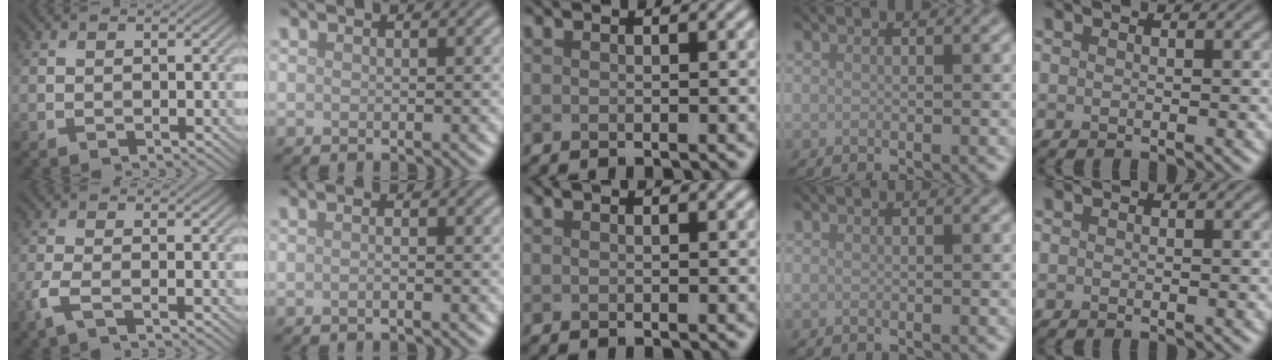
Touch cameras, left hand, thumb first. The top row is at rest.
{"thumb": {"total": 3.1, "force": [-1.7, 0.6, 2.5], "torque": [-0.061, -0.001, -0.047]}, "index": {"total": 0.9, "force": [-0.1, 0.2, 0.8], "torque": [-0.008, -0.008, -0.007]}}